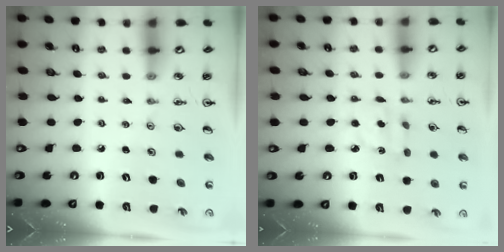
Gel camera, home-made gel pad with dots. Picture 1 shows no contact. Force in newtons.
{"total": 3.5, "press": 3.5, "slide": 0.6}